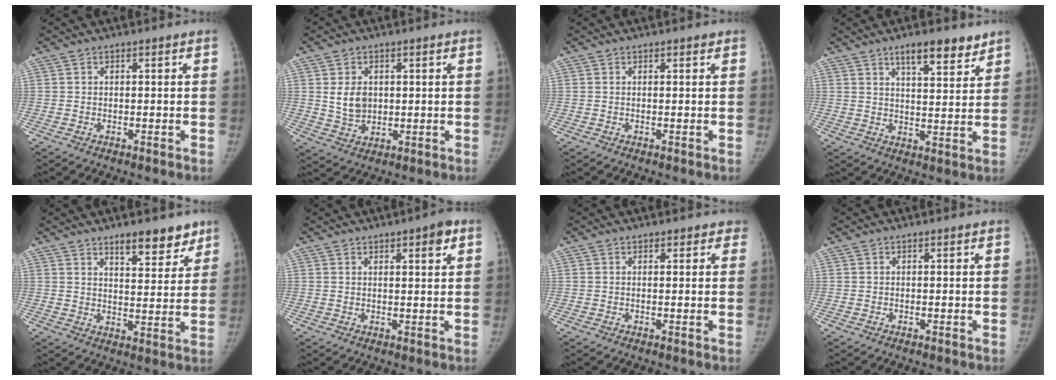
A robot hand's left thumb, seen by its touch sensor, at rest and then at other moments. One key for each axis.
{"total": 5.6, "fx": 1.0, "fy": 4.2, "fz": 3.5, "tx": -0.042, "ty": -0.012, "tz": 0.028}
{"total": 0.6, "fx": 0.4, "fy": 0.2, "fz": 0.3, "tx": -0.005, "ty": -0.002, "tz": 0.004}
{"total": 8.5, "fx": 6.0, "fy": 2.6, "fz": 5.4, "tx": -0.061, "ty": -0.039, "tz": 0.093}
{"total": 9.2, "fx": 6.6, "fy": 3.4, "fz": 5.4, "tx": -0.043, "ty": -0.043, "tz": 0.098}
{"total": 3.8, "fx": 2.0, "fy": 1.1, "fz": 3.1, "tx": -0.036, "ty": -0.008, "tz": 0.025}
{"total": 1.7, "fx": 1.2, "fy": 1.1, "fz": 0.5, "tx": 0.018, "ty": -0.001, "tz": 0.007}
{"total": 0.0}